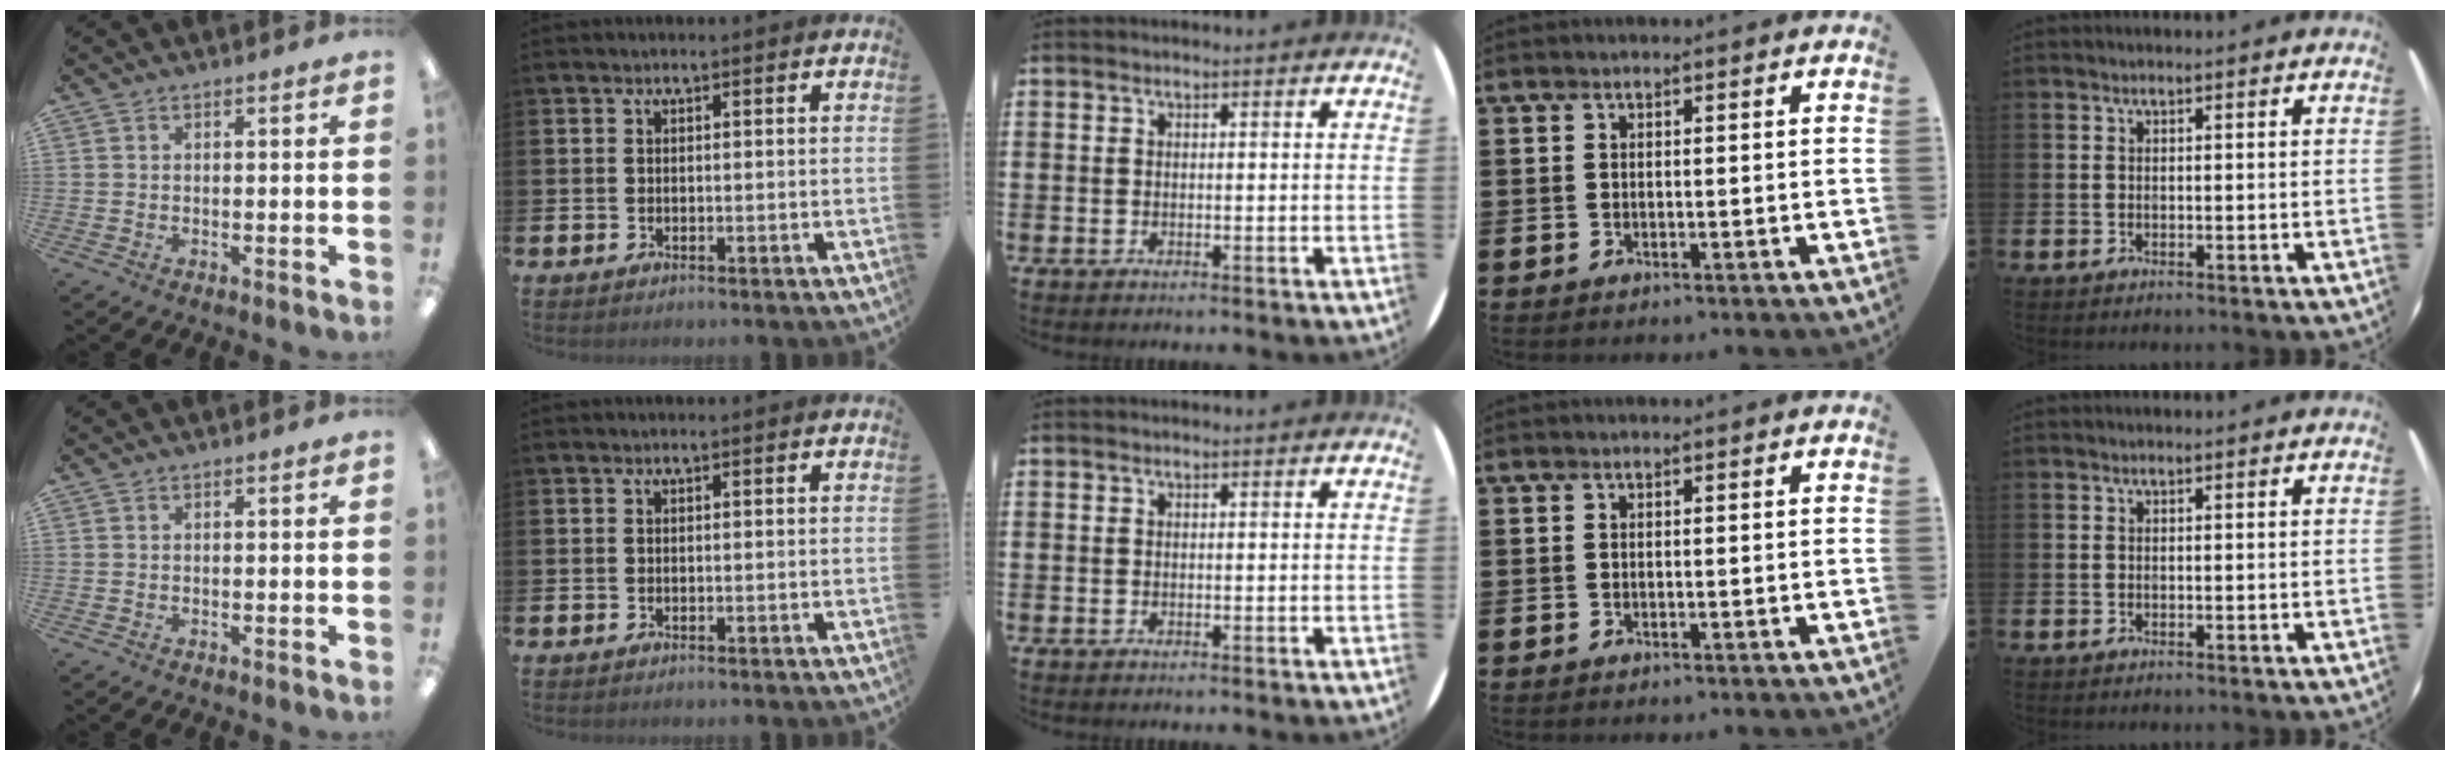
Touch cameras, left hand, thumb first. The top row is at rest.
{}